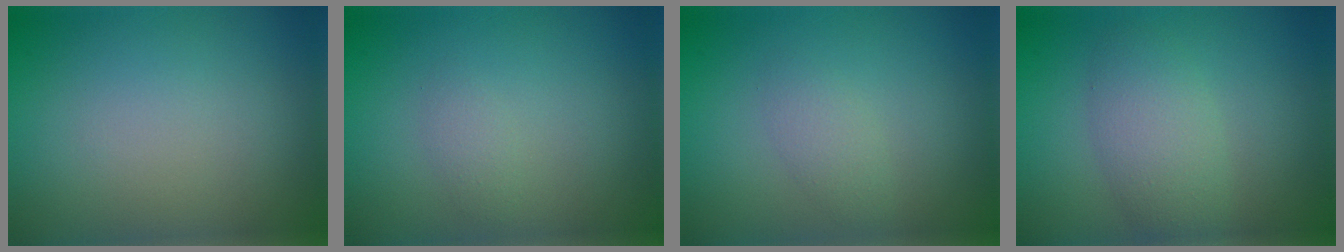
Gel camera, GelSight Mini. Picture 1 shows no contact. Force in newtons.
{"total": 0.9, "press": 0.9, "slide": 0.1}
{"total": 1.5, "press": 1.5, "slide": 0.0}
{"total": 3.5, "press": 3.5, "slide": 0.1}